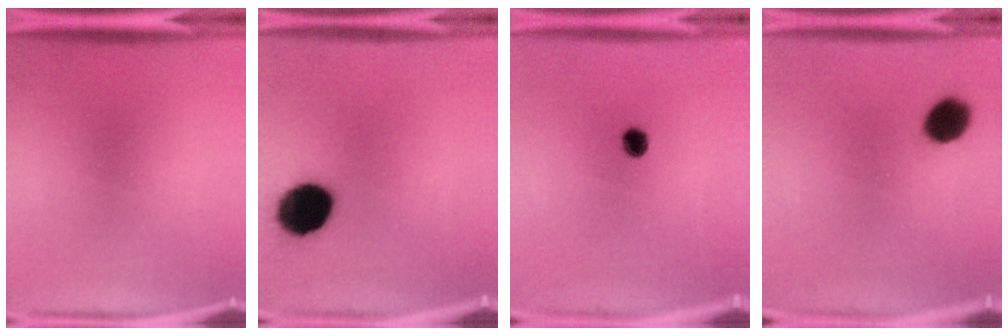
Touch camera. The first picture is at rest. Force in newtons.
{"total": 14.1}
{"total": 2.7}
{"total": 7.3}